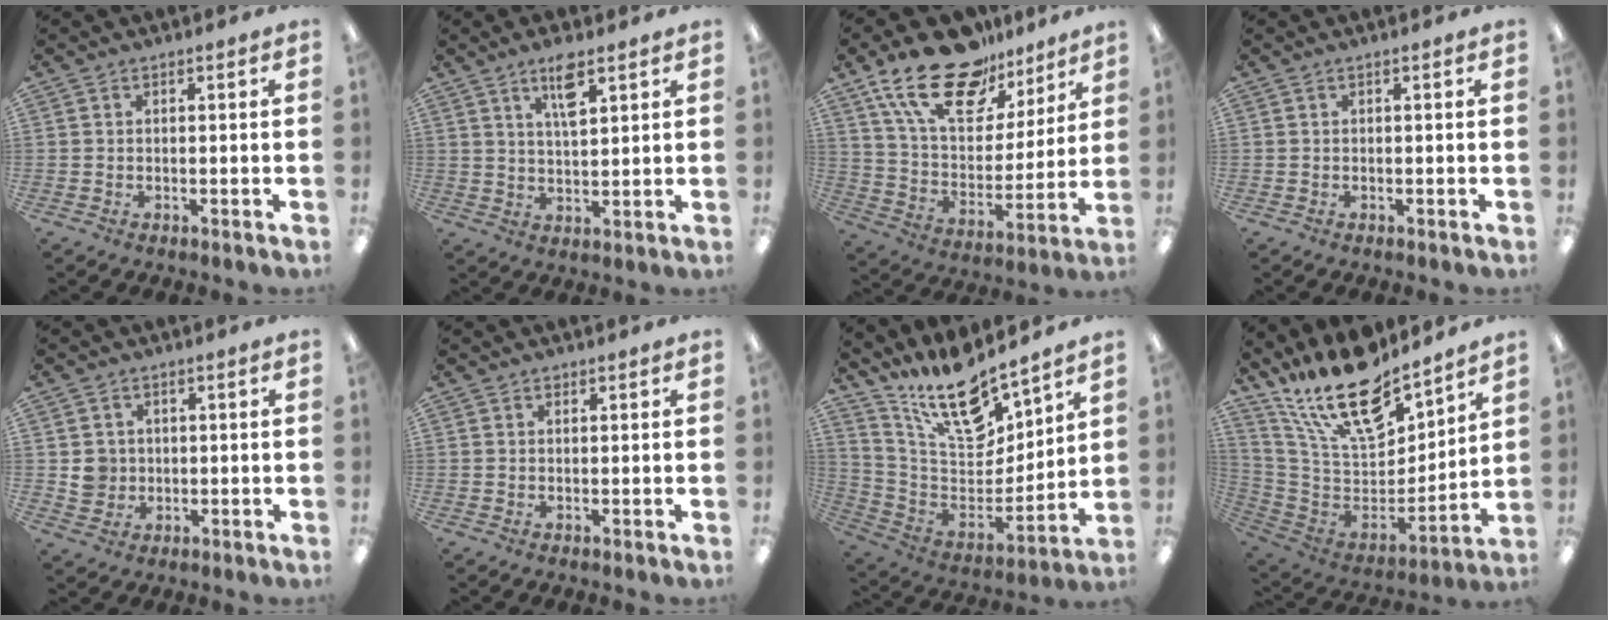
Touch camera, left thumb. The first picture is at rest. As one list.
[{"total": 7.1, "force": [4.3, 2.4, 5.1], "torque": [-0.079, -0.013, 0.069]}, {"total": 21.4, "force": [15.1, 10.5, 11.0], "torque": [-0.206, -0.080, 0.271]}, {"total": 0.0}, {"total": 4.3, "force": [0.5, 4.3, 0.7], "torque": [-0.007, 0.003, 0.008]}, {"total": 0.7, "force": [0.5, 0.4, 0.2], "torque": [0.004, -0.002, 0.008]}, {"total": 17.7, "force": [14.3, 6.2, 8.4], "torque": [-0.157, -0.104, 0.252]}, {"total": 22.4, "force": [16.2, 9.2, 12.4], "torque": [-0.233, -0.105, 0.288]}]